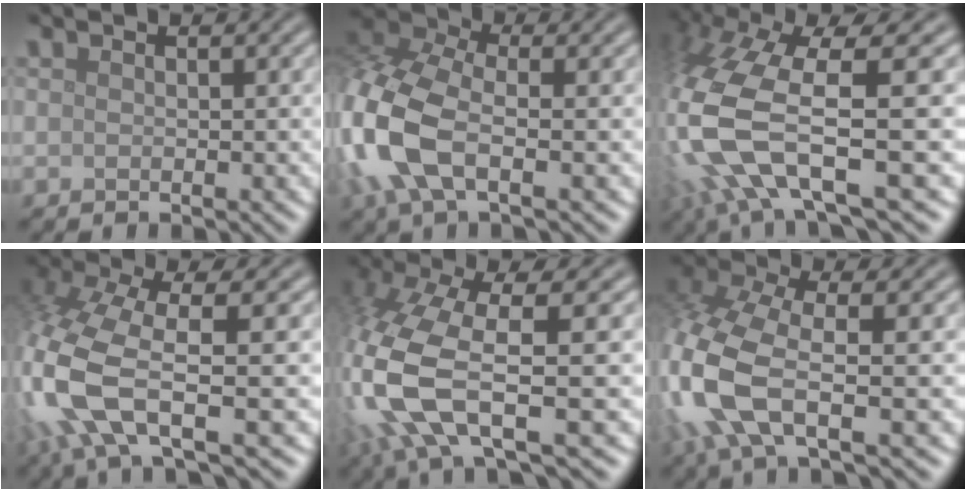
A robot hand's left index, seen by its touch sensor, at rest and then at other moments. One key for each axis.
{"total": 10.1, "fx": -2.3, "fy": 5.6, "fz": 8.1, "tx": -0.214, "ty": -0.003, "tz": -0.061}
{"total": 12.6, "fx": -2.2, "fy": 4.5, "fz": 11.6, "tx": -0.262, "ty": -0.018, "tz": -0.028}
{"total": 8.7, "fx": -2.1, "fy": 3.3, "fz": 7.8, "tx": -0.195, "ty": -0.009, "tz": -0.047}
{"total": 11.0, "fx": -2.0, "fy": 4.0, "fz": 10.1, "tx": -0.244, "ty": -0.021, "tz": -0.034}
{"total": 8.0, "fx": -2.2, "fy": 3.5, "fz": 6.9, "tx": -0.170, "ty": -0.003, "tz": -0.058}